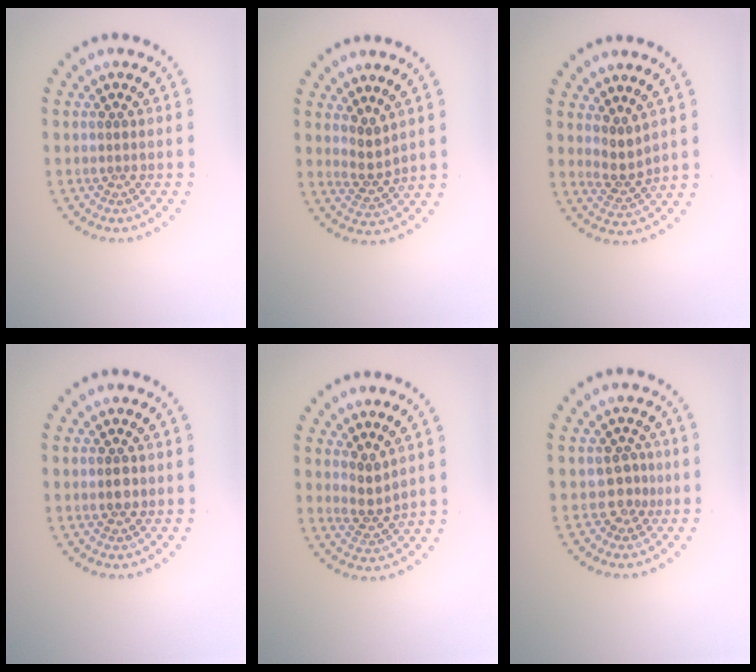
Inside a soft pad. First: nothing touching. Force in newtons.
{"total": 2.0, "press": 1.6, "slide": 1.3}
{"total": 2.2, "press": 1.7, "slide": 1.3}
{"total": 1.1, "press": 1.0, "slide": 0.3}
{"total": 2.2, "press": 1.6, "slide": 1.5}
{"total": 1.9, "press": 1.4, "slide": 1.3}